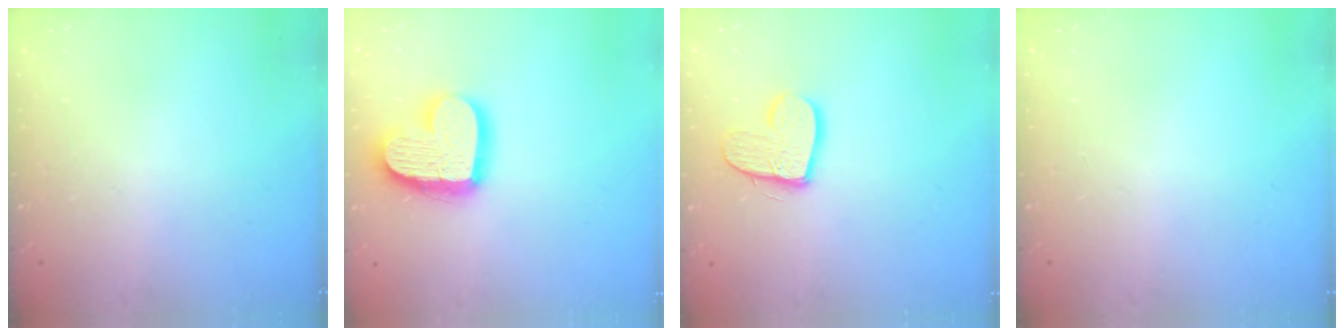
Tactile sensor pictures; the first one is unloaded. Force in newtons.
{"total": 17.3, "press": 17.3, "slide": 1.5}
{"total": 12.0, "press": 11.9, "slide": 0.9}
{"total": 0.0}